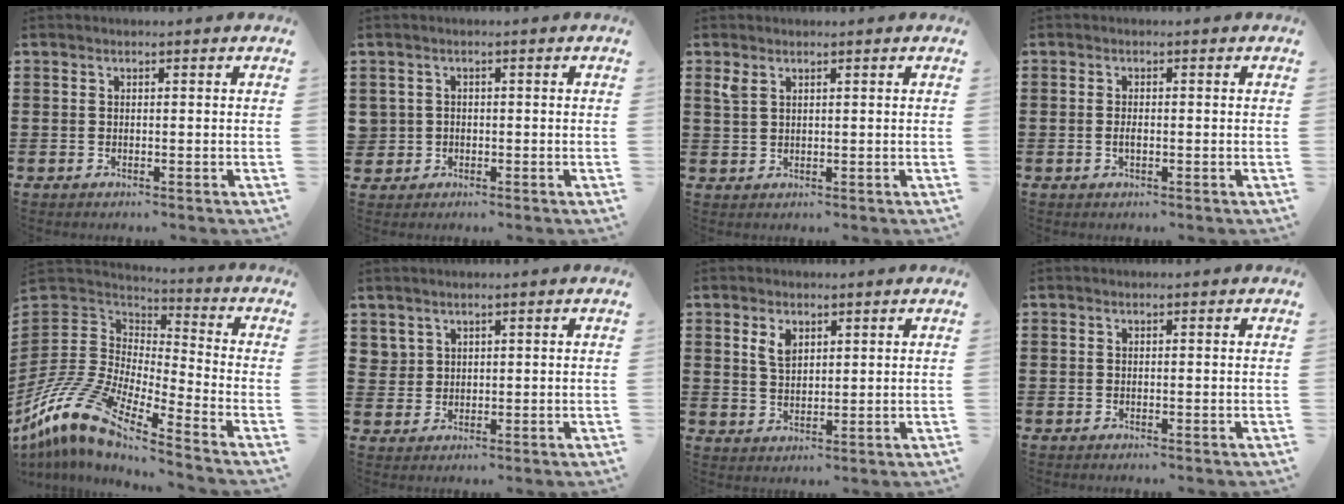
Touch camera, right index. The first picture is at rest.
{"total": 1.7, "force": [-0.3, 1.6, 0.1], "torque": [-0.010, 0.005, -0.008]}
{"total": 2.1, "force": [1.4, 1.0, 1.2], "torque": [-0.028, 0.003, 0.027]}
{"total": 1.2, "force": [-0.3, 0.4, 1.1], "torque": [-0.021, -0.002, -0.006]}
{"total": 12.9, "force": [-10.6, 3.1, 6.6], "torque": [-0.175, 0.003, -0.219]}
{"total": 2.4, "force": [1.7, 1.7, 0.2], "torque": [-0.013, 0.007, 0.034]}
{"total": 3.2, "force": [1.7, 1.9, 2.0], "torque": [-0.047, 0.007, 0.031]}
{"total": 0.0}